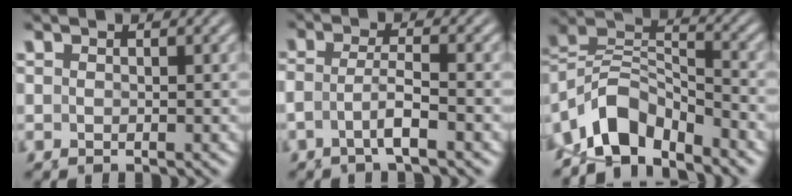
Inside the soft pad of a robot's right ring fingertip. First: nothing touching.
{"total": 2.9, "force": [-1.0, 1.5, 2.3], "torque": [-0.052, -0.007, -0.013]}
{"total": 6.6, "force": [-1.5, 5.2, 3.8], "torque": [-0.081, -0.011, -0.029]}